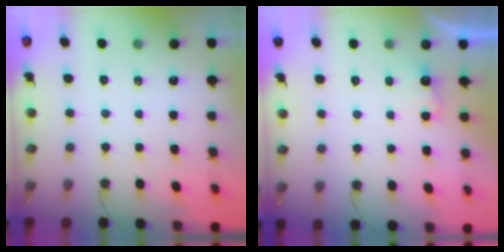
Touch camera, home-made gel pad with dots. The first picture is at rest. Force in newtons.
{"total": 3.2, "press": 3.1, "slide": 0.9}